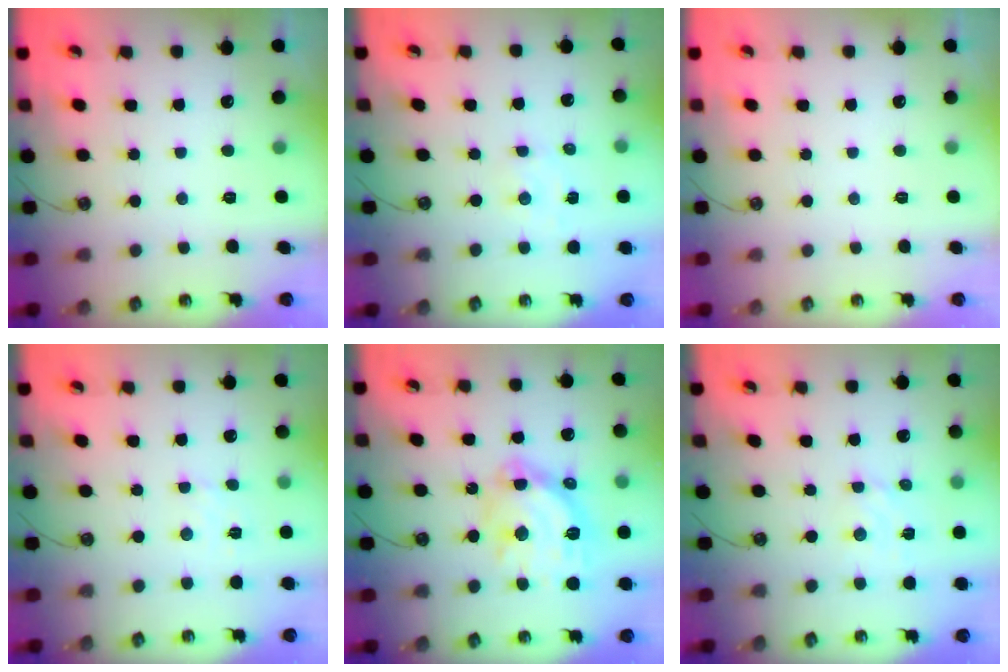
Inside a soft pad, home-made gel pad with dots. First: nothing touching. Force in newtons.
{"total": 3.0, "press": 3.0, "slide": 0.4}
{"total": 0.0}
{"total": 2.8, "press": 2.8, "slide": 0.5}
{"total": 16.5, "press": 16.5, "slide": 1.1}
{"total": 2.6, "press": 2.6, "slide": 0.3}